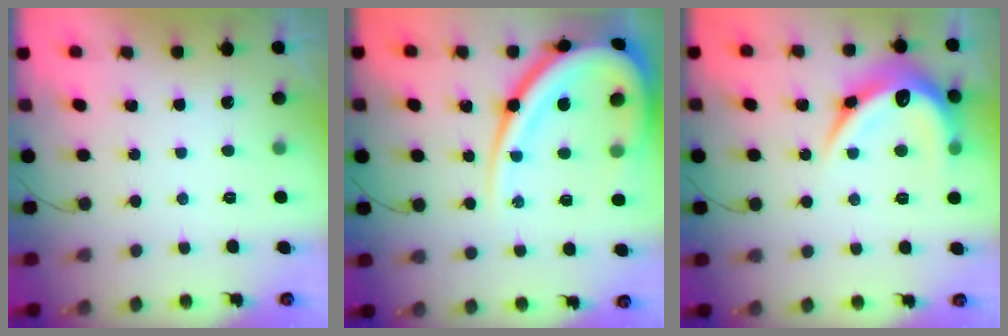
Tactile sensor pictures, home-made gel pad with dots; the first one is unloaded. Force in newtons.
{"total": 23.8, "press": 23.7, "slide": 2.5}
{"total": 18.1, "press": 18.1, "slide": 0.3}